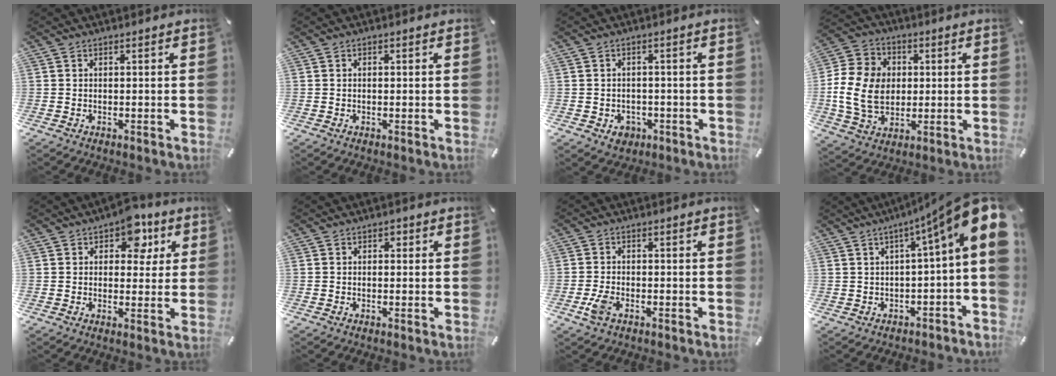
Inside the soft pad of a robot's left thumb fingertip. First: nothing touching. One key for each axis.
{"total": 0.6, "fx": 0.0, "fy": 0.4, "fz": 0.4, "tx": -0.010, "ty": 0.001, "tz": -0.002}
{"total": 3.7, "fx": -1.2, "fy": 3.2, "fz": 1.4, "tx": -0.014, "ty": 0.004, "tz": -0.023}
{"total": 14.3, "fx": -0.4, "fy": 11.7, "fz": 8.2, "tx": -0.187, "ty": 0.017, "tz": -0.007}
{"total": 8.9, "fx": 3.9, "fy": 6.0, "fz": 5.2, "tx": -0.052, "ty": -0.011, "tz": 0.062}
{"total": 1.0, "fx": 0.1, "fy": 0.9, "fz": 0.5, "tx": -0.010, "ty": 0.008, "tz": -0.001}
{"total": 3.9, "fx": -1.8, "fy": 2.1, "fz": 2.7, "tx": -0.071, "ty": -0.002, "tz": -0.038}
{"total": 11.9, "fx": 4.5, "fy": 1.7, "fz": 10.9, "tx": -0.154, "ty": -0.042, "tz": 0.065}